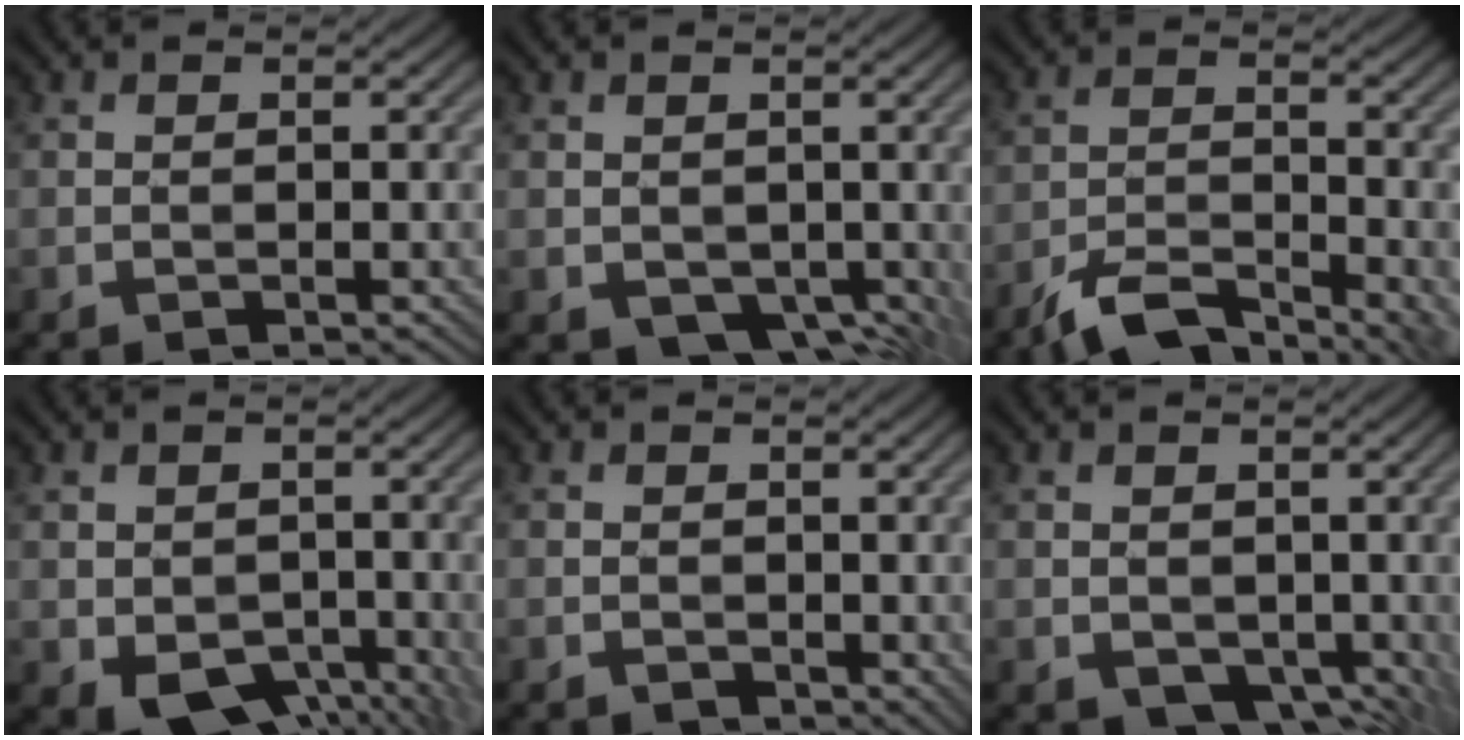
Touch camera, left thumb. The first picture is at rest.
{"total": 4.8, "force": [-0.4, 3.7, 3.1], "torque": [-0.067, -0.022, -0.005]}
{"total": 7.8, "force": [-6.0, 2.1, 4.5], "torque": [-0.077, -0.003, -0.114]}
{"total": 6.7, "force": [-1.7, 4.8, 4.3], "torque": [-0.084, -0.028, -0.021]}
{"total": 1.7, "force": [0.5, 1.3, 1.0], "torque": [-0.019, -0.008, 0.012]}
{"total": 5.6, "force": [0.1, 4.2, 3.7], "torque": [-0.075, -0.023, 0.005]}